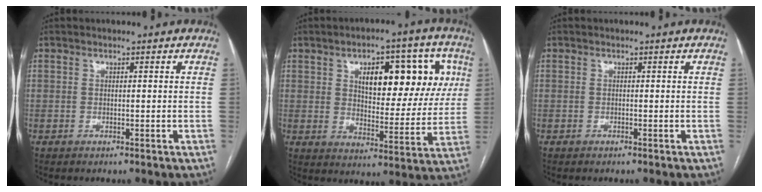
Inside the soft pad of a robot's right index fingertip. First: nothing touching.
{"total": 15.6, "force": [5.4, 7.0, 12.9], "torque": [-0.163, 0.028, 0.081]}
{"total": 0.0}